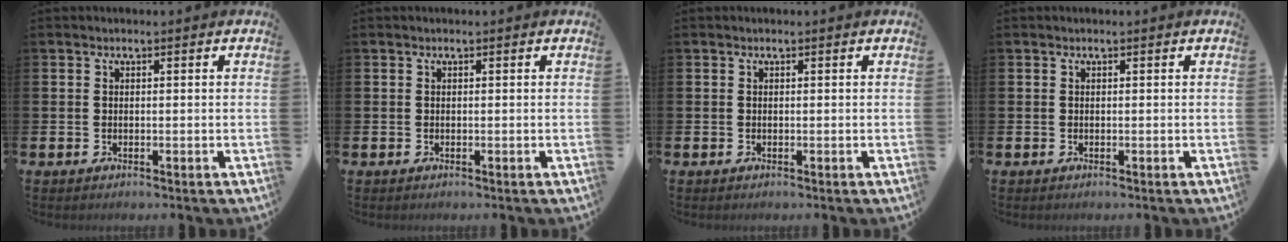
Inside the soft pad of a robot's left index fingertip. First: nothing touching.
{"total": 0.0}
{"total": 0.0}
{"total": 0.0}